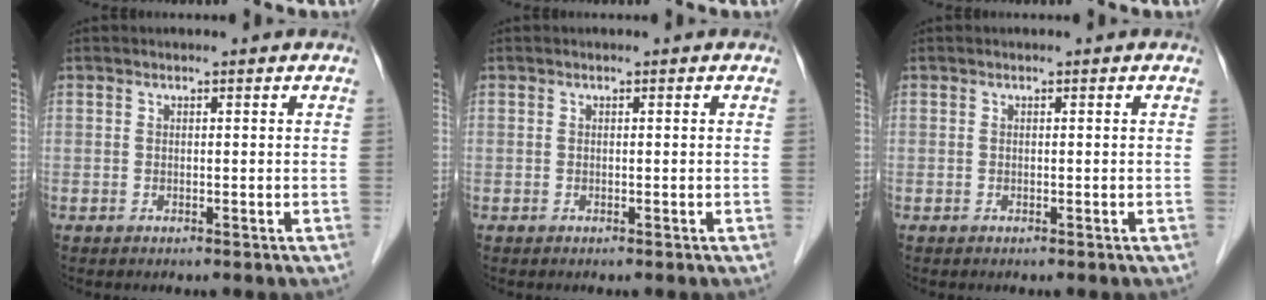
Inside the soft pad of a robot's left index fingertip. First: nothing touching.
{"total": 0.0}
{"total": 0.0}